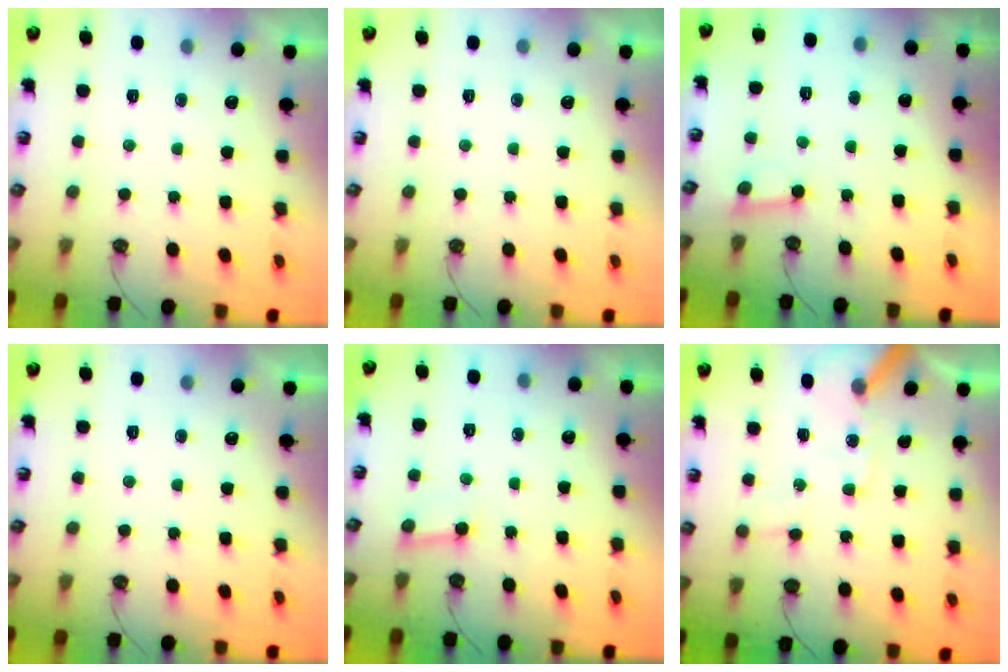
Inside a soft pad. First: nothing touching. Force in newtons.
{"total": 0.0}
{"total": 2.6, "press": 2.5, "slide": 0.7}
{"total": 0.0}
{"total": 3.7, "press": 3.7, "slide": 0.2}
{"total": 10.5, "press": 10.3, "slide": 1.5}